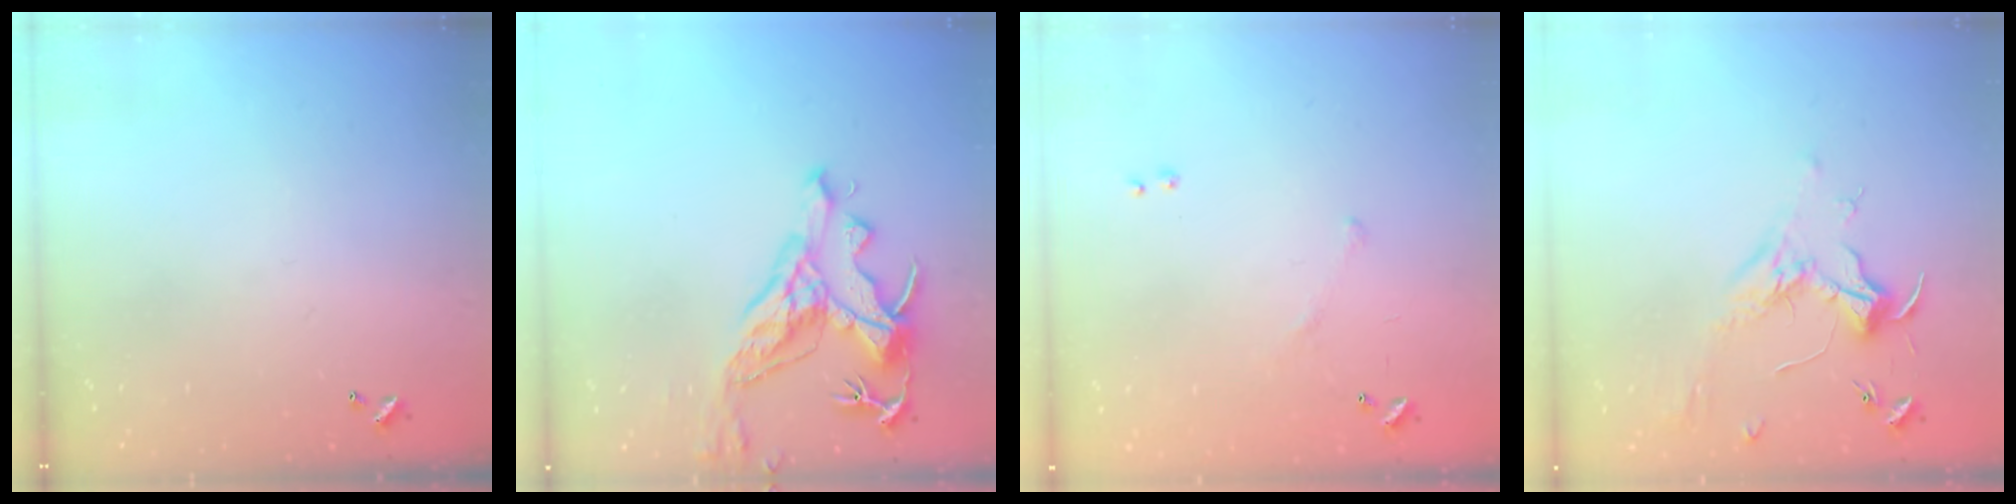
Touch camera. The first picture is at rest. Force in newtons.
{"total": 7.8, "press": 7.7, "slide": 1.4}
{"total": 7.9, "press": 7.9, "slide": 0.7}
{"total": 1.8, "press": 1.6, "slide": 0.6}